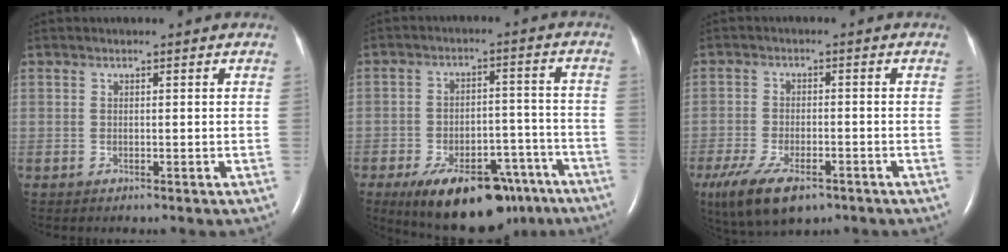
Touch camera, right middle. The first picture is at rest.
{"total": 17.6, "force": [-12.3, 7.9, 9.8], "torque": [-0.128, 0.020, -0.177]}
{"total": 10.9, "force": [-6.9, 4.4, 7.2], "torque": [-0.144, -0.017, -0.113]}